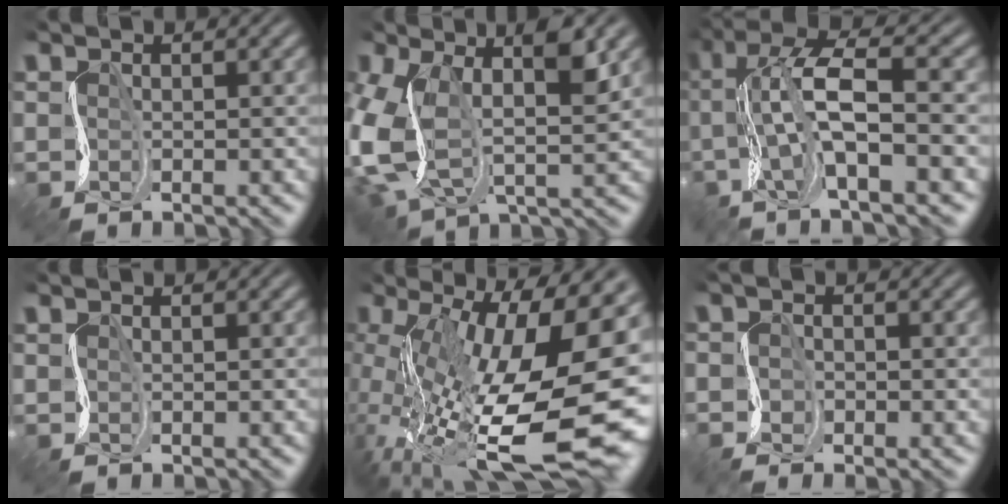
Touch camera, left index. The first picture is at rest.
{"total": 9.3, "force": [-1.0, 5.2, 7.7], "torque": [-0.189, -0.032, -0.016]}
{"total": 7.4, "force": [-1.5, 1.1, 7.1], "torque": [-0.119, -0.001, -0.031]}
{"total": 0.0}
{"total": 17.2, "force": [-3.3, 6.4, 15.6], "torque": [-0.261, -0.042, -0.049]}
{"total": 1.8, "force": [-1.5, 0.8, 0.5], "torque": [0.009, -0.005, -0.035]}